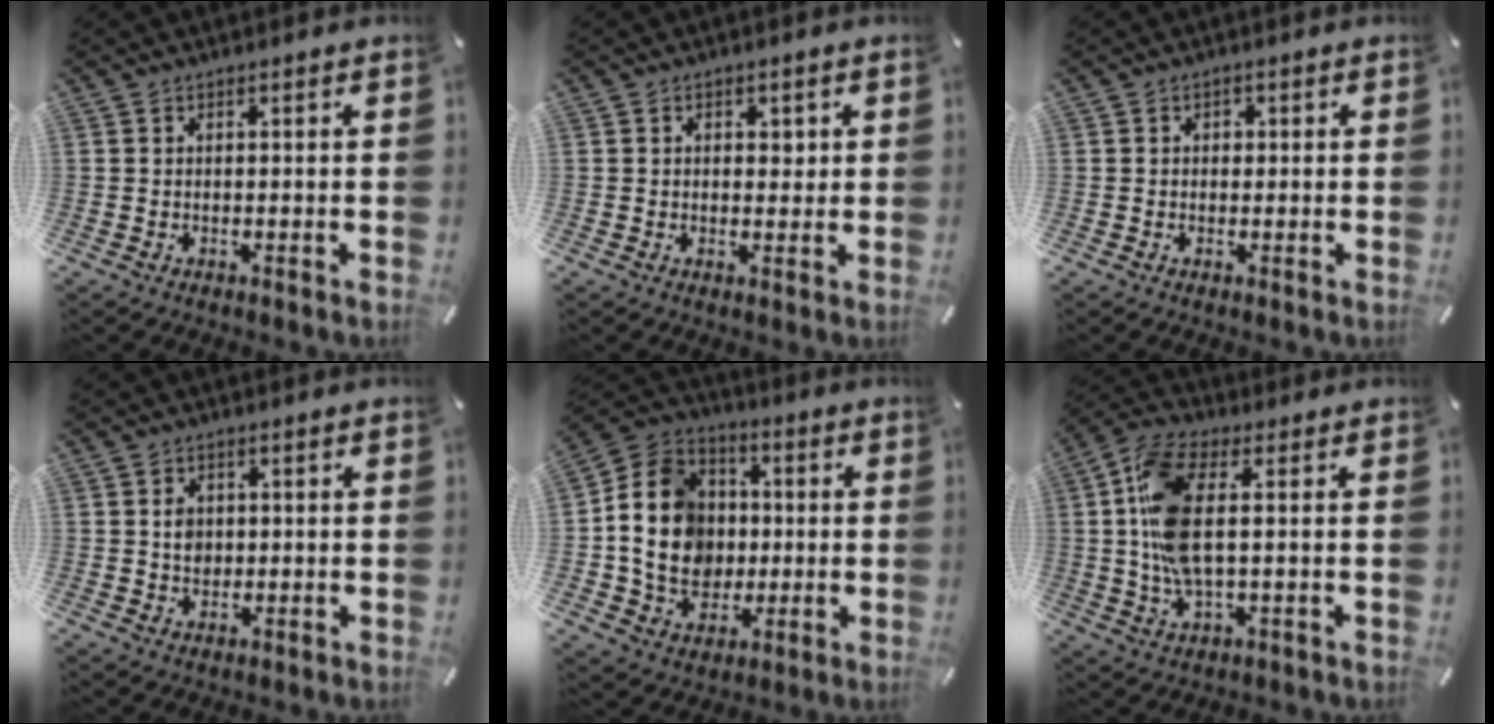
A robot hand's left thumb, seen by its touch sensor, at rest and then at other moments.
{"total": 2.4, "force": [0.4, 1.9, 1.3], "torque": [-0.004, -0.002, -0.001]}
{"total": 1.4, "force": [0.0, 1.3, 0.5], "torque": [-0.005, 0.003, -0.003]}
{"total": 3.5, "force": [0.3, 3.0, 1.8], "torque": [-0.015, -0.004, -0.001]}
{"total": 16.4, "force": [-1.2, 14.2, 8.0], "torque": [-0.181, 0.020, -0.016]}
{"total": 12.7, "force": [1.2, 5.8, 11.3], "torque": [-0.258, -0.014, 0.017]}